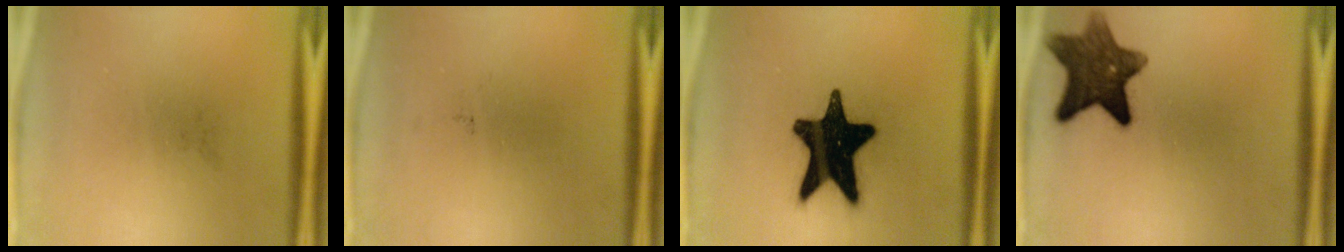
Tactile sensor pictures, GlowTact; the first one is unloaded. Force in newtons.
{"total": 0.0}
{"total": 19.7}
{"total": 10.7}